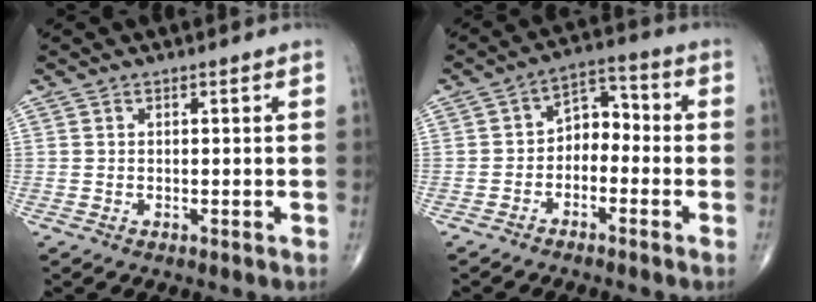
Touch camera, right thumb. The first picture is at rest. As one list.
[{"total": 6.4, "force": [-1.9, 4.6, 4.1], "torque": [-0.039, 0.043, -0.047]}]